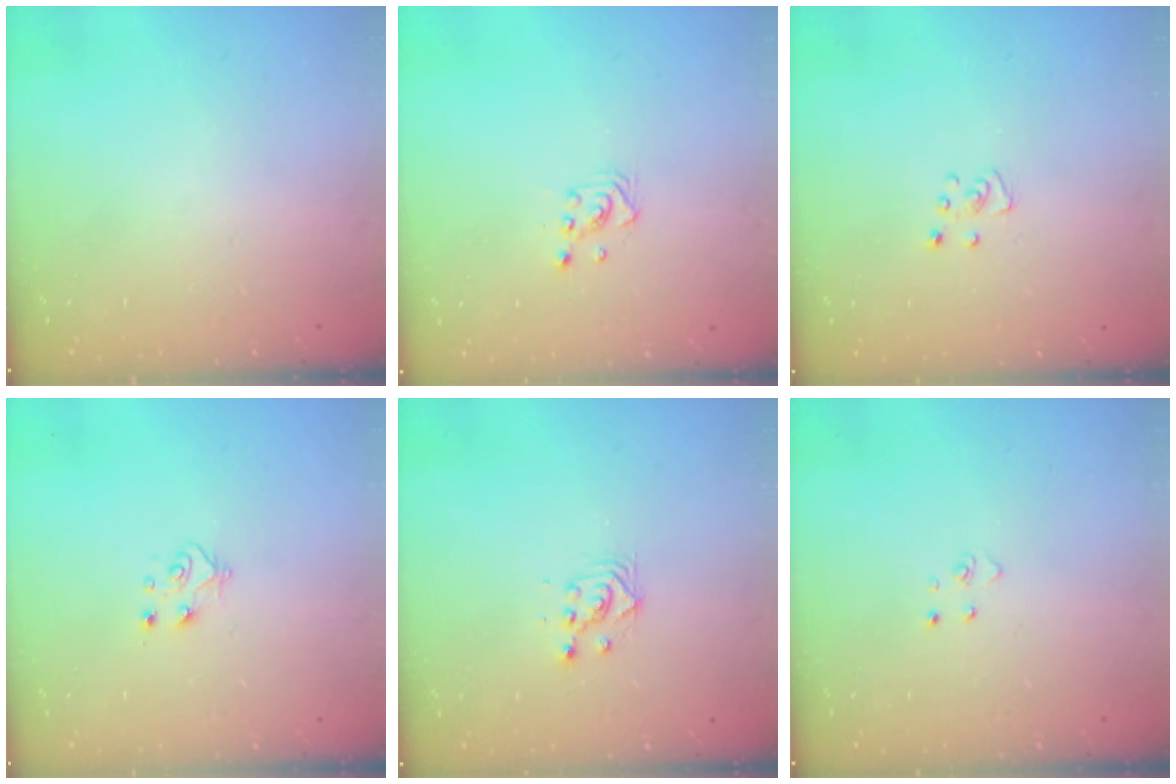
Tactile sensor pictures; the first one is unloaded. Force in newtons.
{"total": 2.8, "press": 2.8, "slide": 0.3}
{"total": 3.9, "press": 3.9, "slide": 0.2}
{"total": 6.1, "press": 6.1, "slide": 0.7}
{"total": 2.8, "press": 2.8, "slide": 0.2}
{"total": 2.8, "press": 2.8, "slide": 0.3}